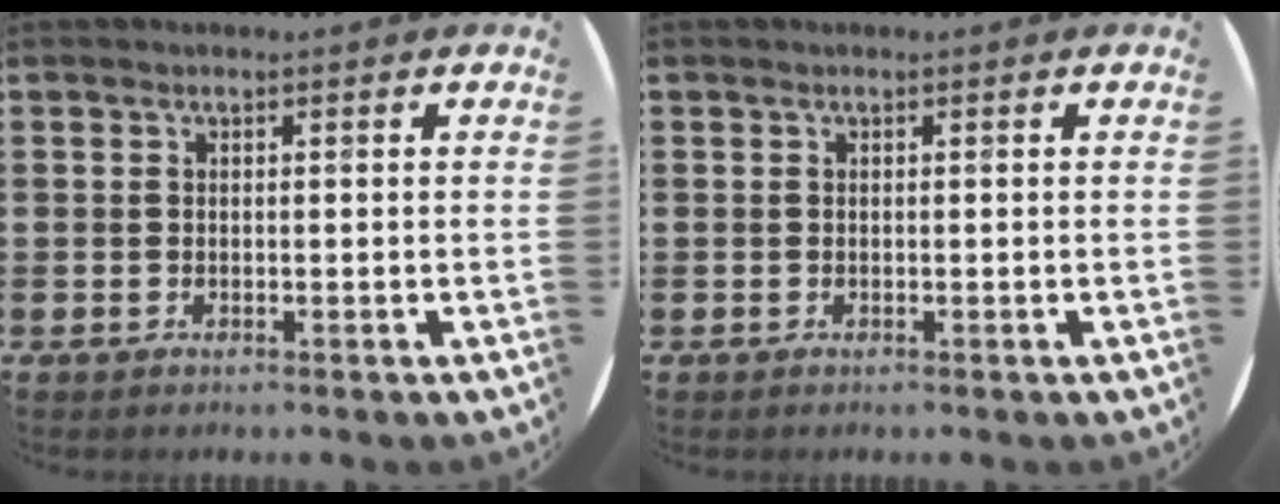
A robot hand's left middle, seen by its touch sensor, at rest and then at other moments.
{"total": 0.0}